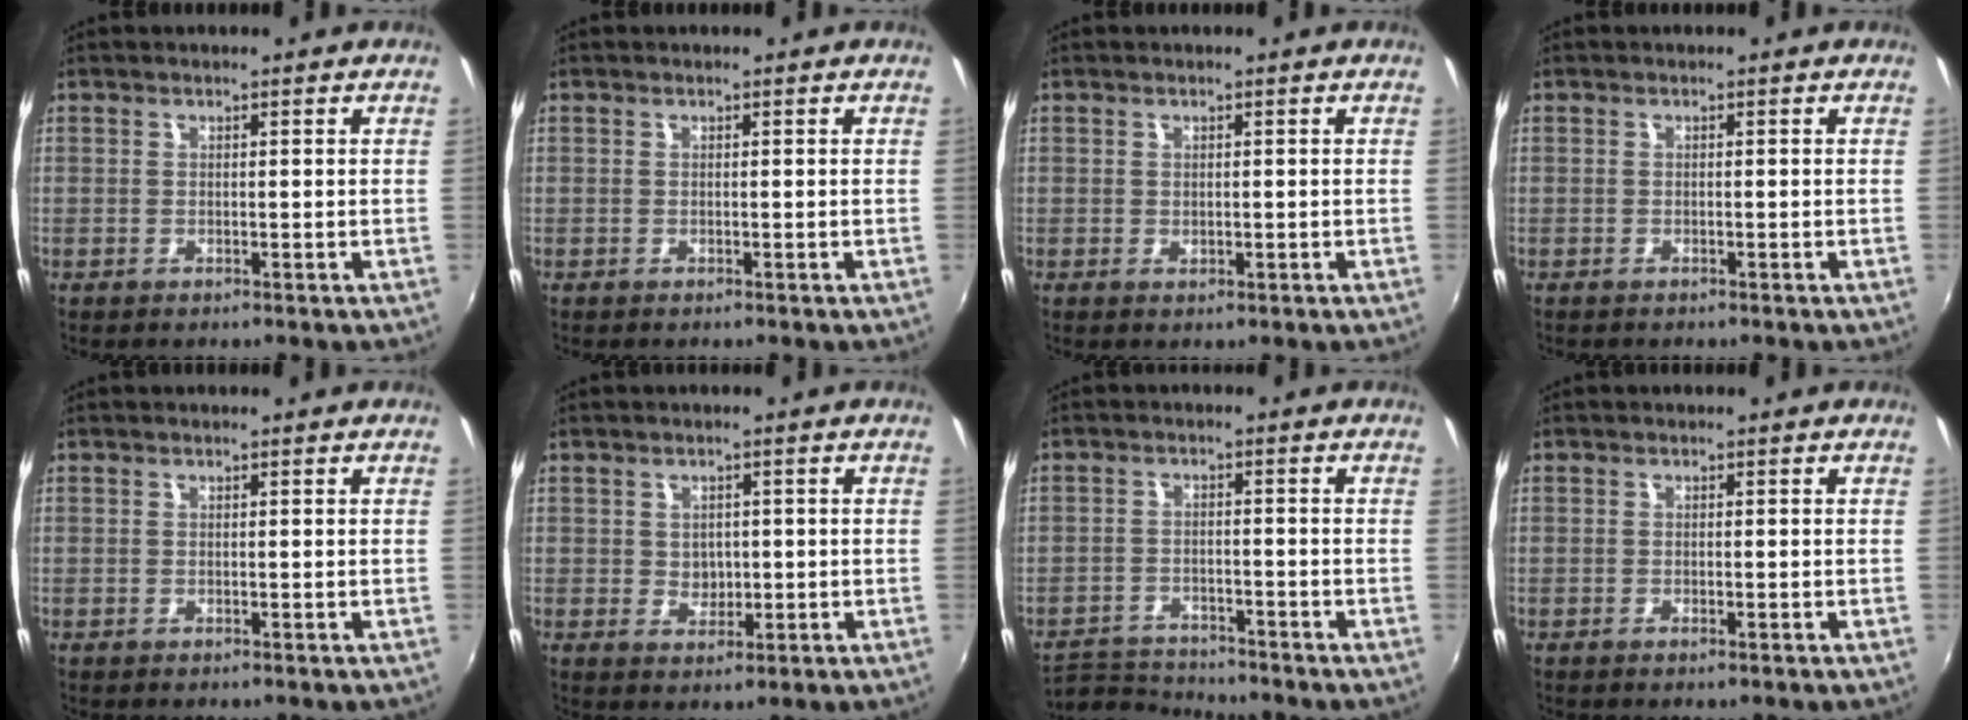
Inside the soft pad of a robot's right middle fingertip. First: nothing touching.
{"total": 0.0}
{"total": 0.5, "force": [0.0, 0.5, 0.3], "torque": [-0.002, -0.001, 0.000]}
{"total": 0.6, "force": [-0.5, 0.2, 0.1], "torque": [-0.002, -0.002, -0.010]}
{"total": 0.0}
{"total": 3.1, "force": [0.0, 2.8, 1.4], "torque": [-0.021, 0.001, 0.001]}
{"total": 6.9, "force": [-6.7, 1.4, 0.3], "torque": [-0.027, 0.010, -0.121]}
{"total": 0.7, "force": [-0.5, 0.2, 0.5], "torque": [-0.008, -0.001, -0.008]}